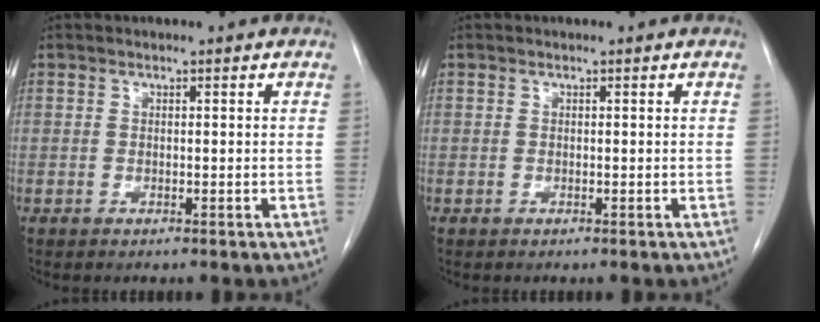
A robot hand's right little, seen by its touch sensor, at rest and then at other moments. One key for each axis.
{"total": 0.0}